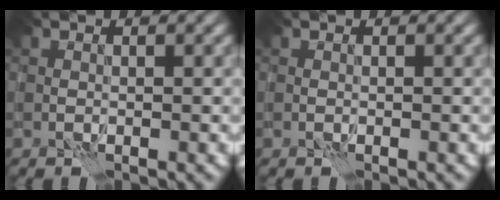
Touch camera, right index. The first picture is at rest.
{"total": 0.0}